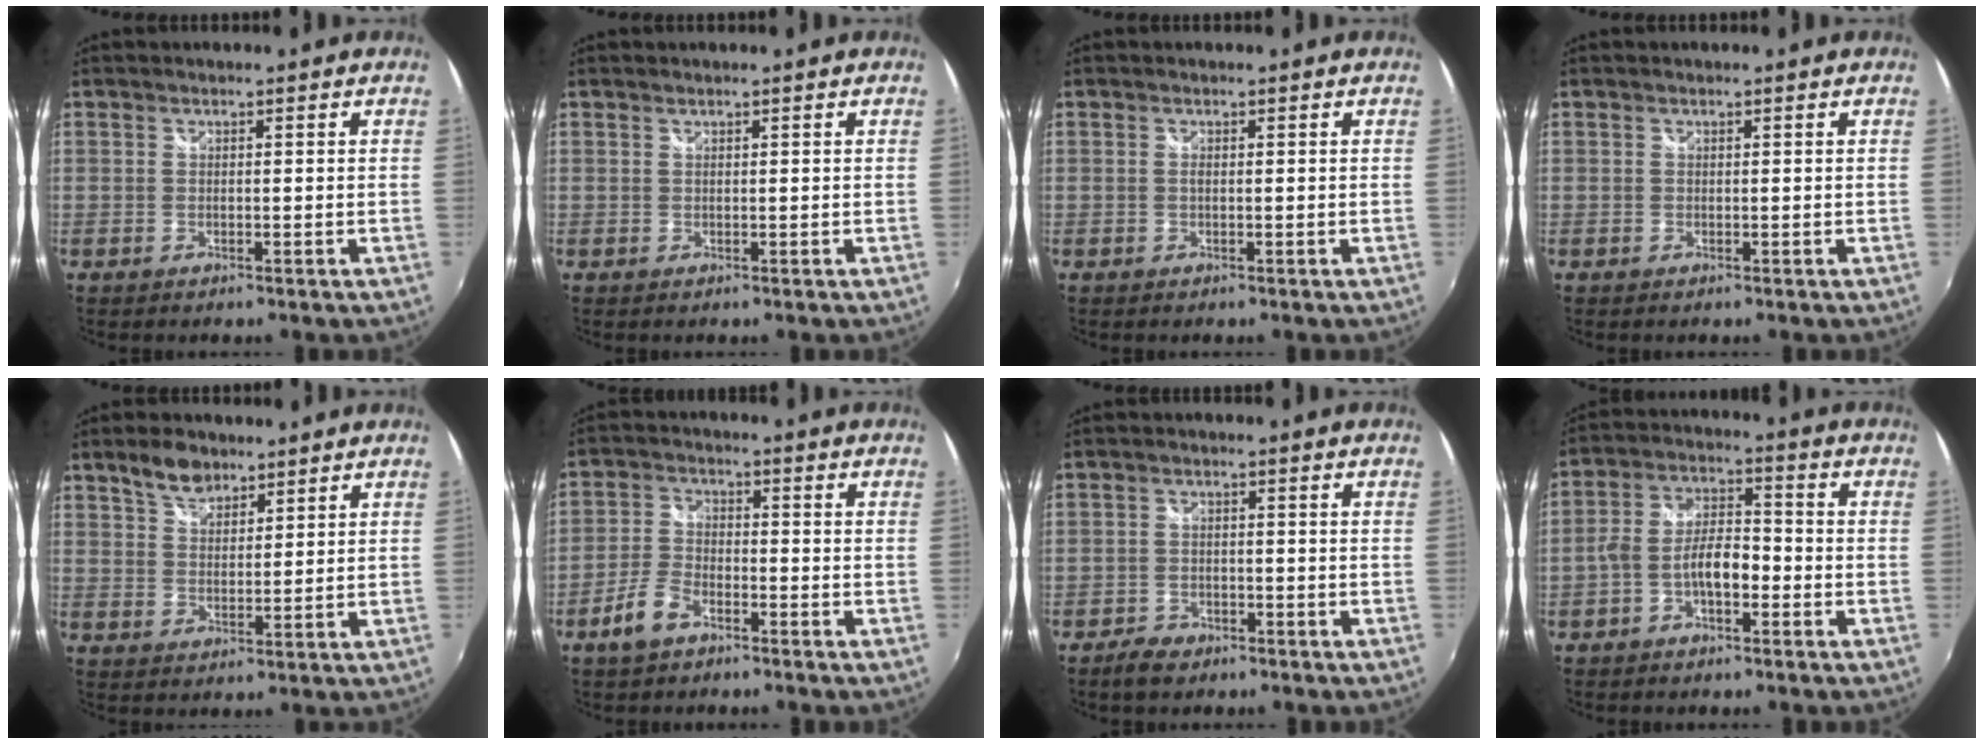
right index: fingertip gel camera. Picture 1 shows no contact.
{"total": 0.0}
{"total": 0.5, "force": [-0.1, 0.0, 0.5], "torque": [-0.010, 0.001, -0.003]}
{"total": 0.0}
{"total": 5.7, "force": [4.2, 2.9, 2.5], "torque": [-0.037, 0.009, 0.077]}
{"total": 6.1, "force": [-4.0, 2.7, 3.7], "torque": [-0.086, 0.005, -0.077]}
{"total": 4.2, "force": [-3.3, 2.3, 1.2], "torque": [-0.036, 0.009, -0.054]}
{"total": 7.0, "force": [-3.0, 3.0, 5.5], "torque": [-0.117, 0.017, -0.053]}